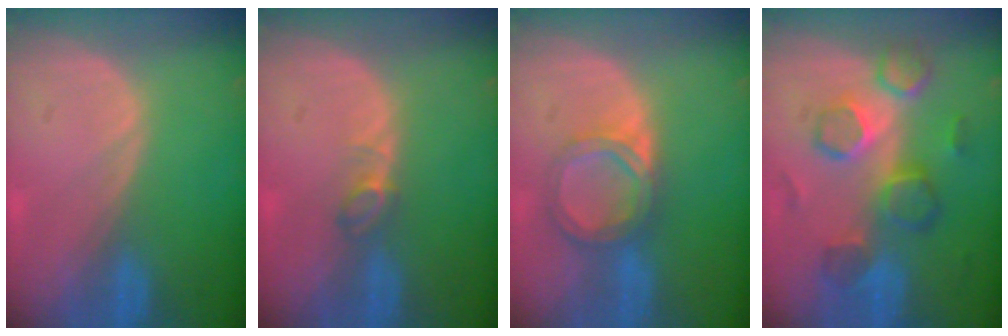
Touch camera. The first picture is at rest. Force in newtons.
{"total": 2.1, "press": 2.1, "slide": 0.4}
{"total": 5.8, "press": 5.3, "slide": 2.4}
{"total": 8.7, "press": 8.4, "slide": 2.0}